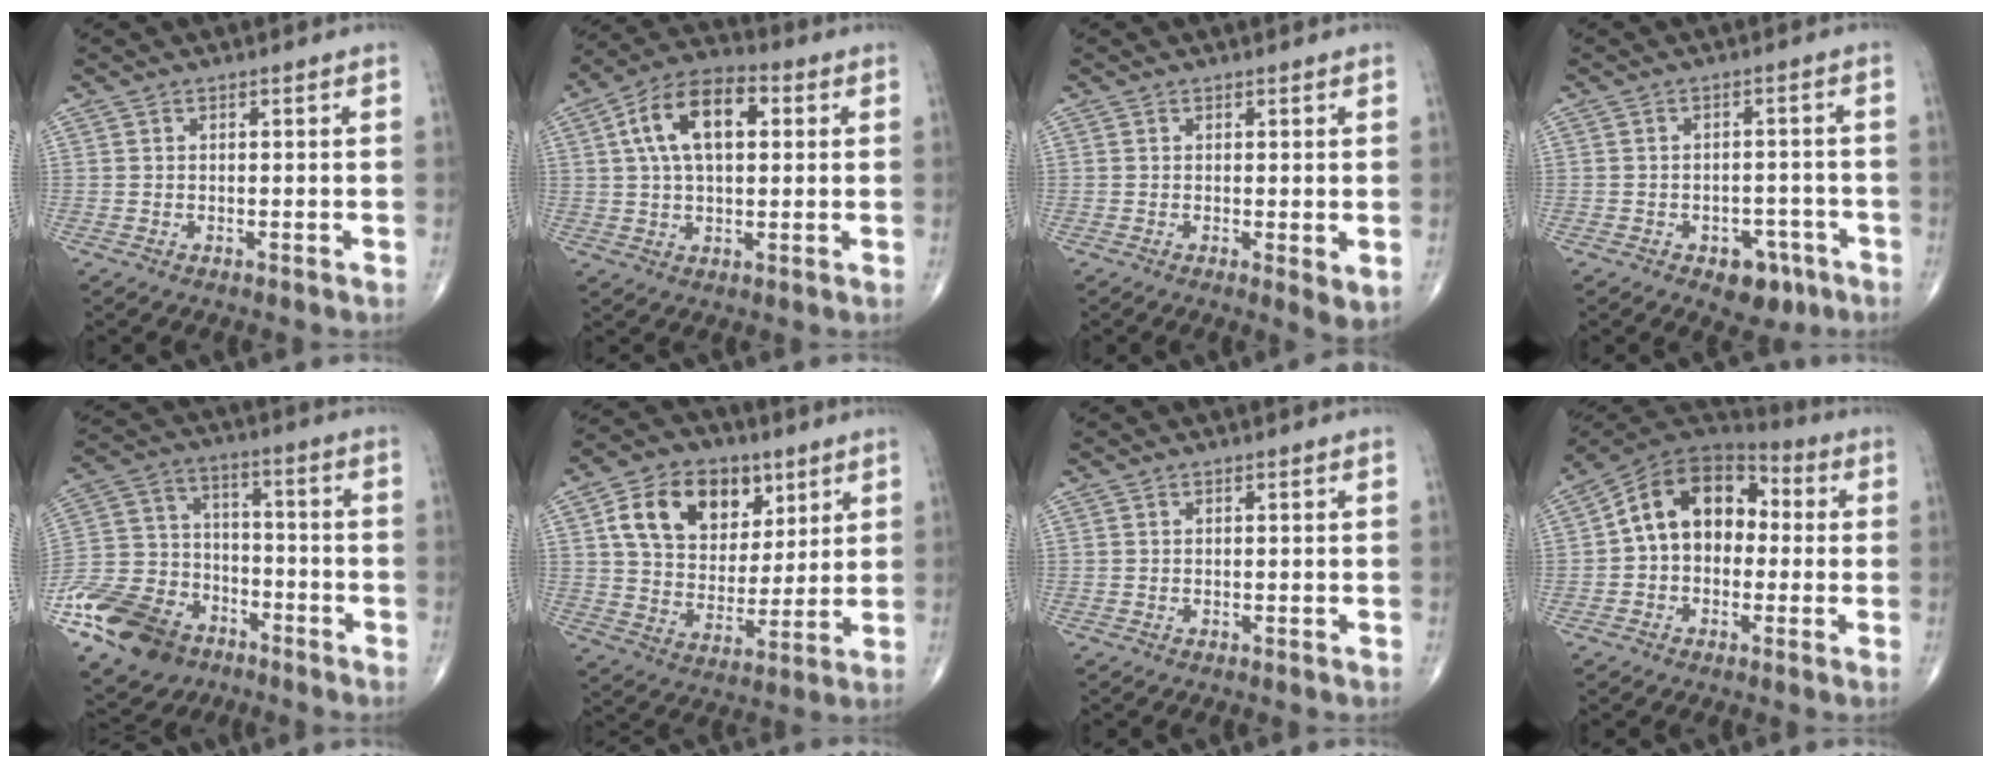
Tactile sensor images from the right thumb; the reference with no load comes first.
{"total": 13.6, "force": [3.3, 7.4, 10.9], "torque": [-0.184, 0.023, 0.052]}
{"total": 3.0, "force": [-0.1, 0.9, 2.9], "torque": [-0.046, -0.014, -0.004]}
{"total": 6.3, "force": [-3.5, 4.1, 3.4], "torque": [-0.017, 0.026, -0.042]}
{"total": 18.7, "force": [-11.2, 12.5, 8.3], "torque": [-0.150, 0.058, -0.202]}
{"total": 17.1, "force": [6.9, 12.1, 9.9], "torque": [-0.133, -0.017, 0.123]}
{"total": 0.0}
{"total": 14.3, "force": [0.6, 10.3, 9.9], "torque": [-0.125, 0.045, -0.007]}